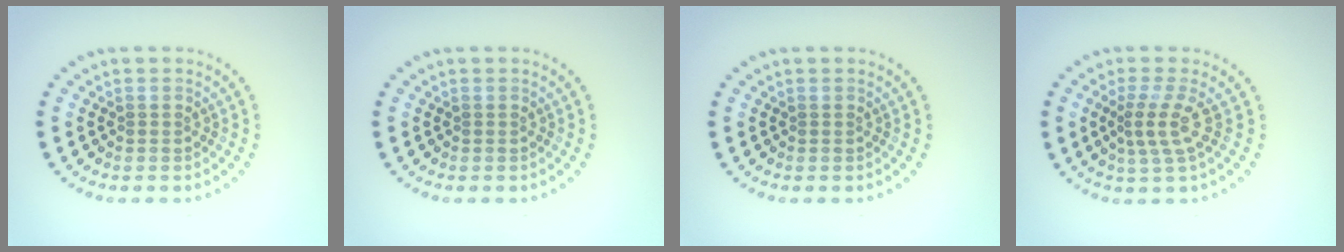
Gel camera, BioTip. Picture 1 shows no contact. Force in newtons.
{"total": 0.0}
{"total": 0.0}
{"total": 2.7, "press": 1.9, "slide": 1.9}